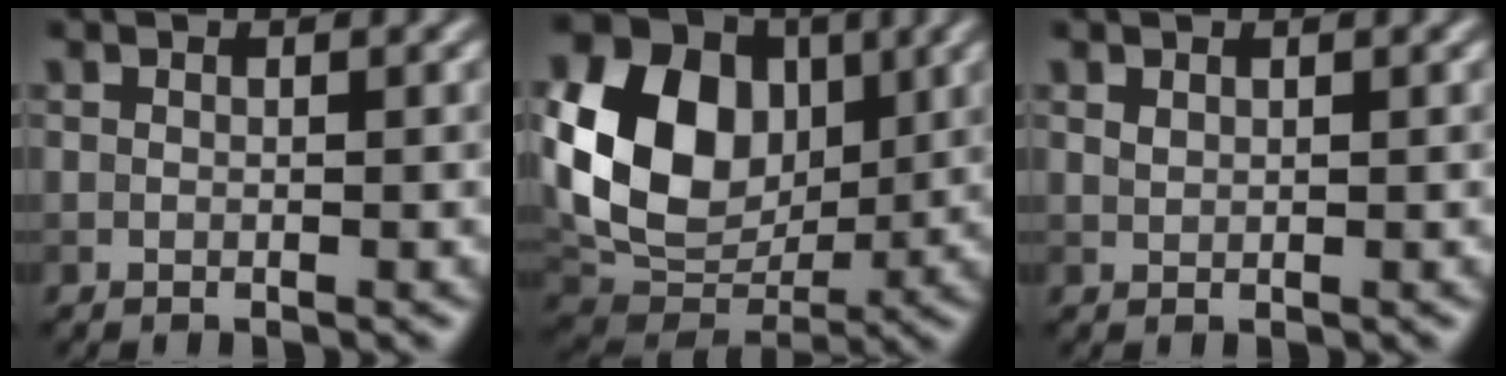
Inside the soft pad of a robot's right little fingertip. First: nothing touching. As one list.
[{"total": 12.3, "force": [1.8, 9.2, 7.9], "torque": [-0.158, 0.002, 0.026]}, {"total": 0.6, "force": [0.4, 0.3, 0.2], "torque": [-0.009, -0.001, 0.012]}]